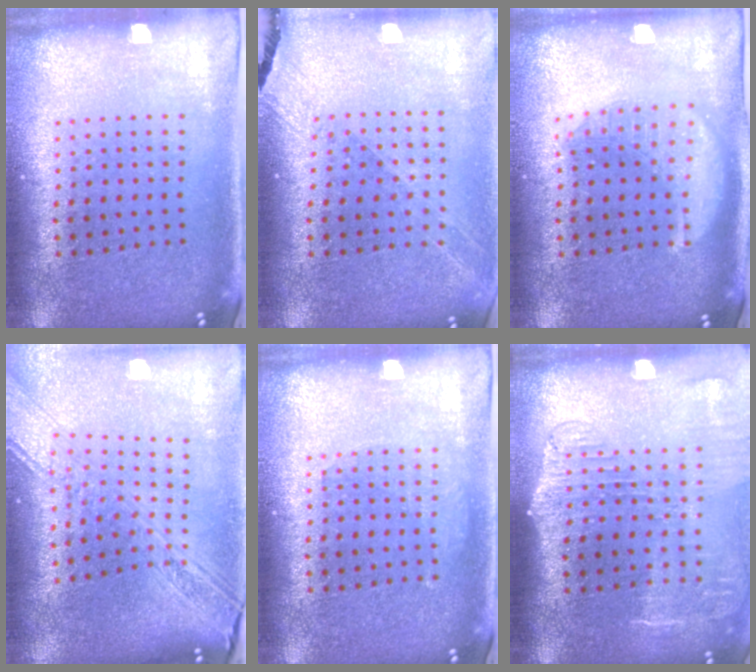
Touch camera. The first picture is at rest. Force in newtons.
{"total": 1.2, "press": 1.2, "slide": 0.2}
{"total": 2.1, "press": 2.1, "slide": 0.1}
{"total": 3.2, "press": 2.4, "slide": 2.0}
{"total": 0.9, "press": 0.9, "slide": 0.2}
{"total": 2.1, "press": 1.7, "slide": 1.2}